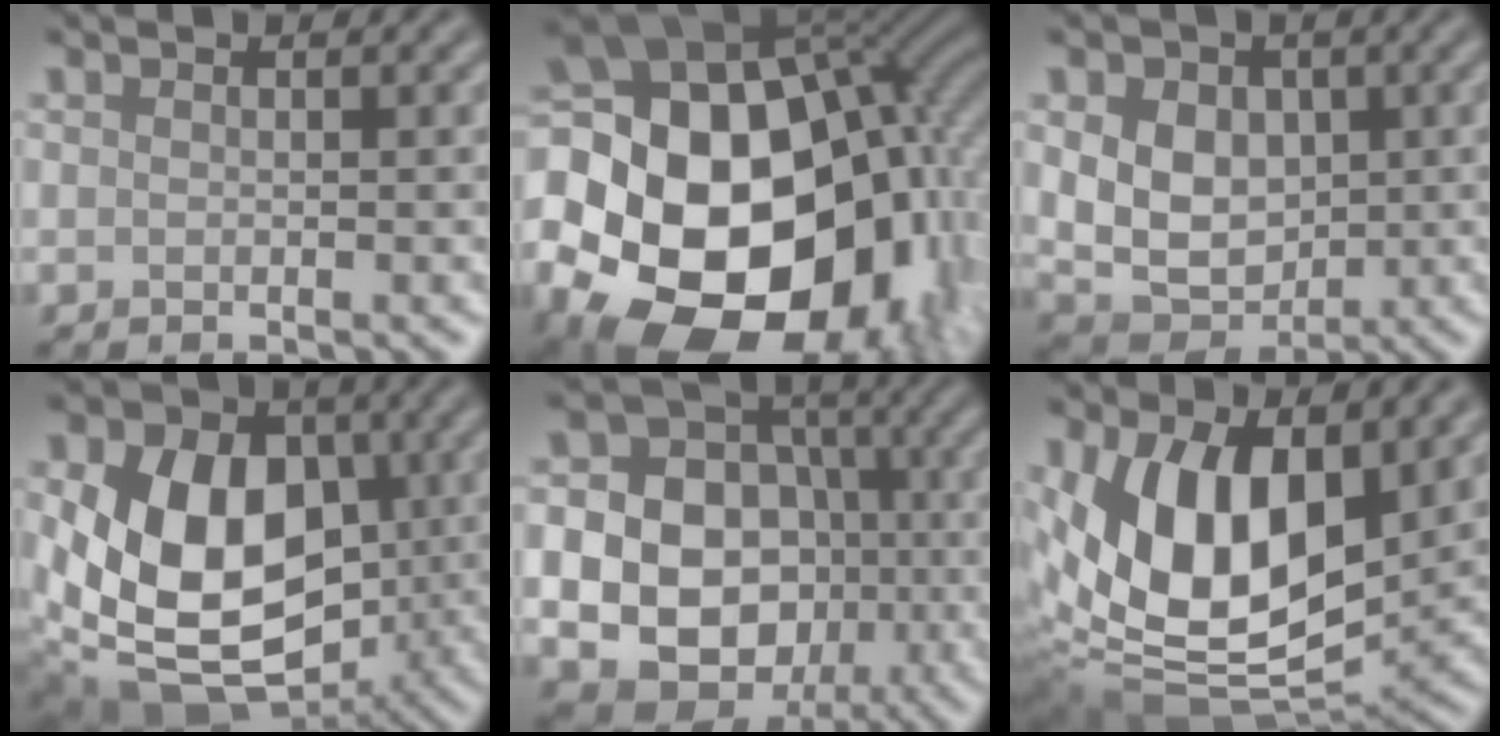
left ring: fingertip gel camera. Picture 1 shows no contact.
{"total": 23.9, "force": [-5.1, 17.5, 15.4], "torque": [-0.295, -0.048, -0.088]}
{"total": 6.4, "force": [0.8, 5.0, 3.9], "torque": [-0.075, -0.011, 0.019]}
{"total": 13.1, "force": [-0.7, 9.5, 9.0], "torque": [-0.164, -0.023, -0.013]}
{"total": 16.6, "force": [-2.6, 14.9, 6.7], "torque": [-0.151, -0.010, -0.054]}
{"total": 13.4, "force": [2.7, 7.3, 10.9], "torque": [-0.194, -0.020, 0.044]}